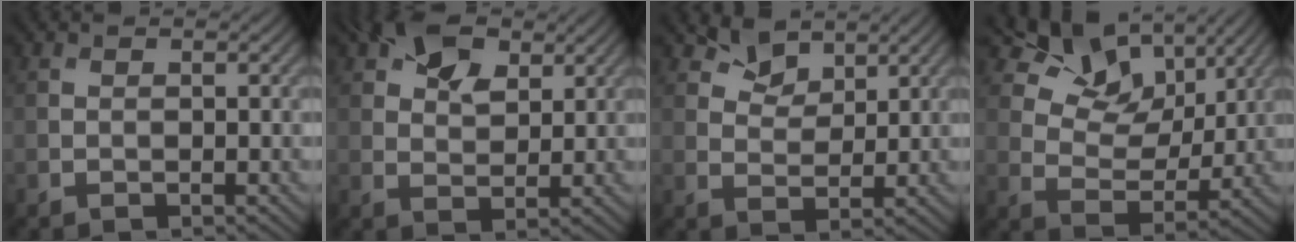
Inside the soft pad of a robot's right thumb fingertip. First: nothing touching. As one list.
[{"total": 6.7, "force": [3.7, 4.0, 3.9], "torque": [-0.075, 0.005, 0.065]}, {"total": 4.0, "force": [3.0, 2.2, 1.6], "torque": [-0.037, -0.005, 0.057]}, {"total": 11.7, "force": [7.3, 6.9, 6.2], "torque": [-0.112, -0.002, 0.118]}]